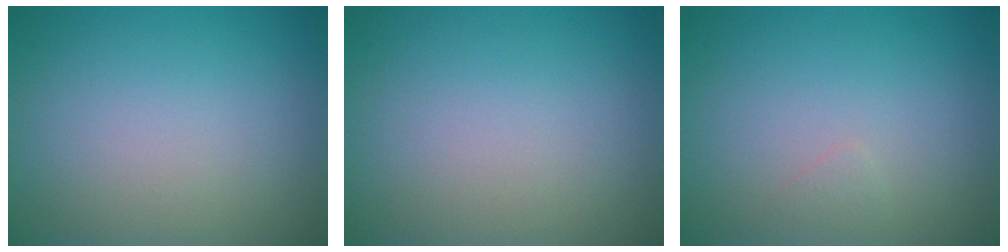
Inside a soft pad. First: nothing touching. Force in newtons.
{"total": 0.0}
{"total": 0.5, "press": 0.5, "slide": 0.0}